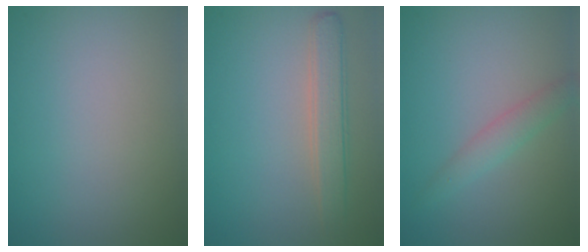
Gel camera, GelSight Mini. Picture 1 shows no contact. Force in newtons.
{"total": 2.8, "press": 2.8, "slide": 0.1}
{"total": 1.9, "press": 1.9, "slide": 0.0}